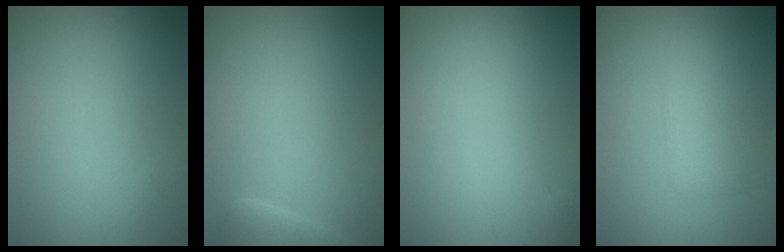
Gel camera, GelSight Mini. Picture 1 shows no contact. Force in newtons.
{"total": 2.2, "press": 2.2, "slide": 0.2}
{"total": 0.0}
{"total": 3.0, "press": 3.0, "slide": 0.1}